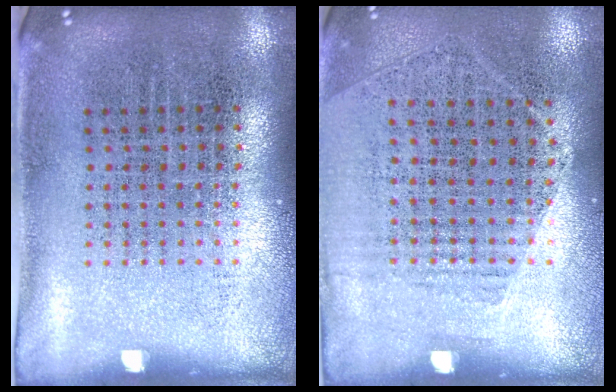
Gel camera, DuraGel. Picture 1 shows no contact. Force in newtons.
{"total": 1.2, "press": 1.0, "slide": 0.7}